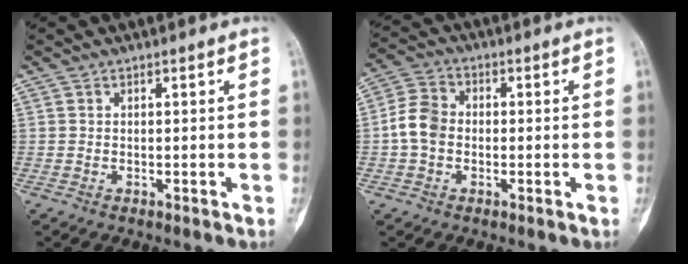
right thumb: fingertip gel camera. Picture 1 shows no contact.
{"total": 6.7, "force": [-0.6, 5.2, 4.2], "torque": [-0.076, 0.019, -0.022]}